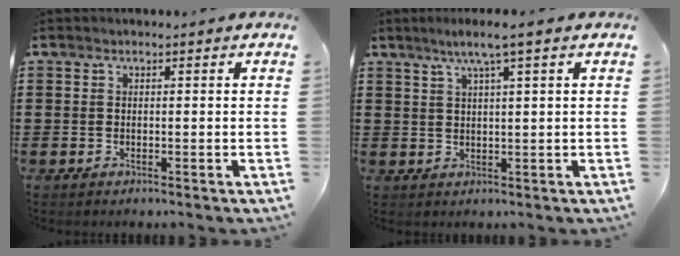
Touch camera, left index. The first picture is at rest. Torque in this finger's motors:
{"motor_torque": [0.65, -0.70, 0.23, 0.10]}